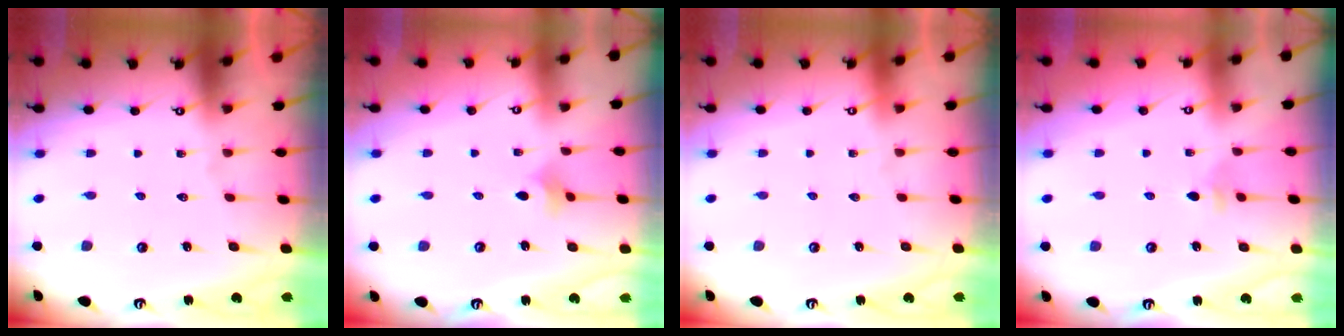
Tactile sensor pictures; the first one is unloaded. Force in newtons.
{"total": 2.4, "press": 2.4, "slide": 0.5}
{"total": 0.0}
{"total": 2.9, "press": 2.8, "slide": 0.8}